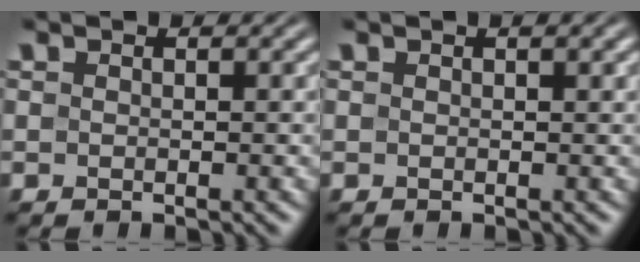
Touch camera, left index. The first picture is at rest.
{"total": 0.9, "force": [0.5, 0.1, 0.8], "torque": [-0.011, 0.005, 0.008]}